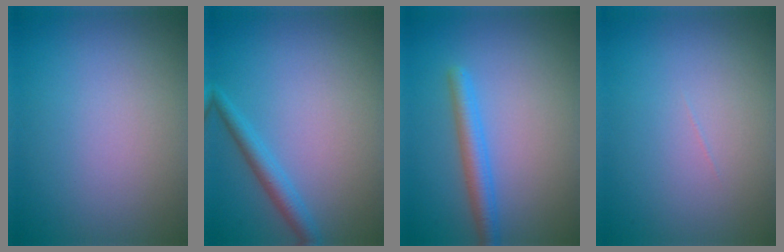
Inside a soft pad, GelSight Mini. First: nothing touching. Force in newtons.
{"total": 2.2, "press": 2.2, "slide": 0.1}
{"total": 2.7, "press": 2.7, "slide": 0.1}
{"total": 0.0}